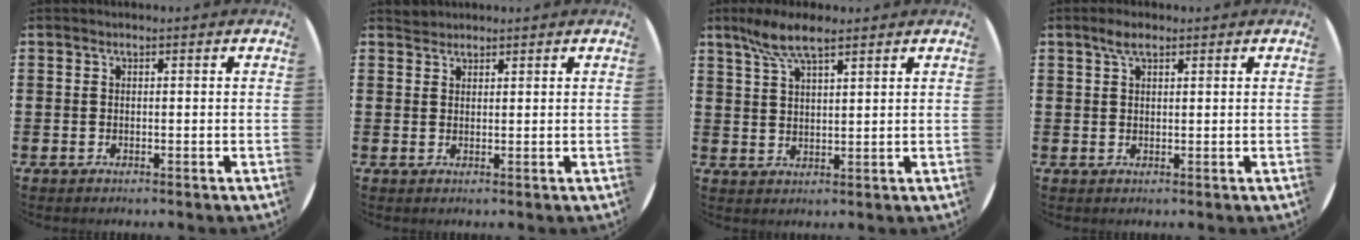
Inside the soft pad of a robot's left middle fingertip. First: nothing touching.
{"total": 1.2, "force": [1.2, 0.3, -0.2], "torque": [0.001, 0.002, 0.024]}
{"total": 6.4, "force": [4.7, 1.5, 4.1], "torque": [-0.092, 0.002, 0.084]}
{"total": 2.5, "force": [1.6, 0.9, 1.6], "torque": [-0.027, 0.004, 0.026]}